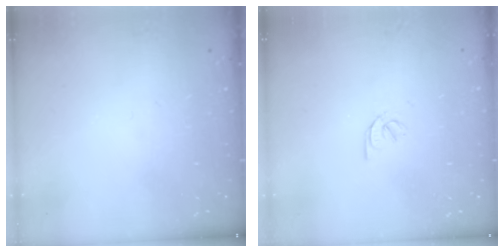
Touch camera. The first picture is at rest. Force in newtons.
{"total": 1.6, "press": 1.6, "slide": 0.3}